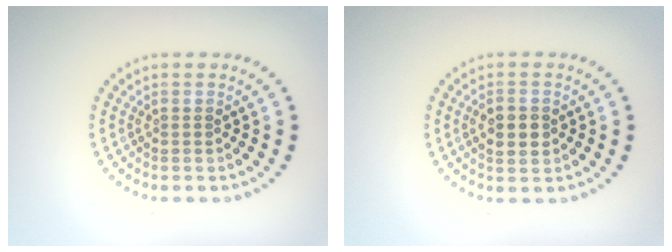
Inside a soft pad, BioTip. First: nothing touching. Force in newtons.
{"total": 2.6, "press": 2.6, "slide": 0.1}